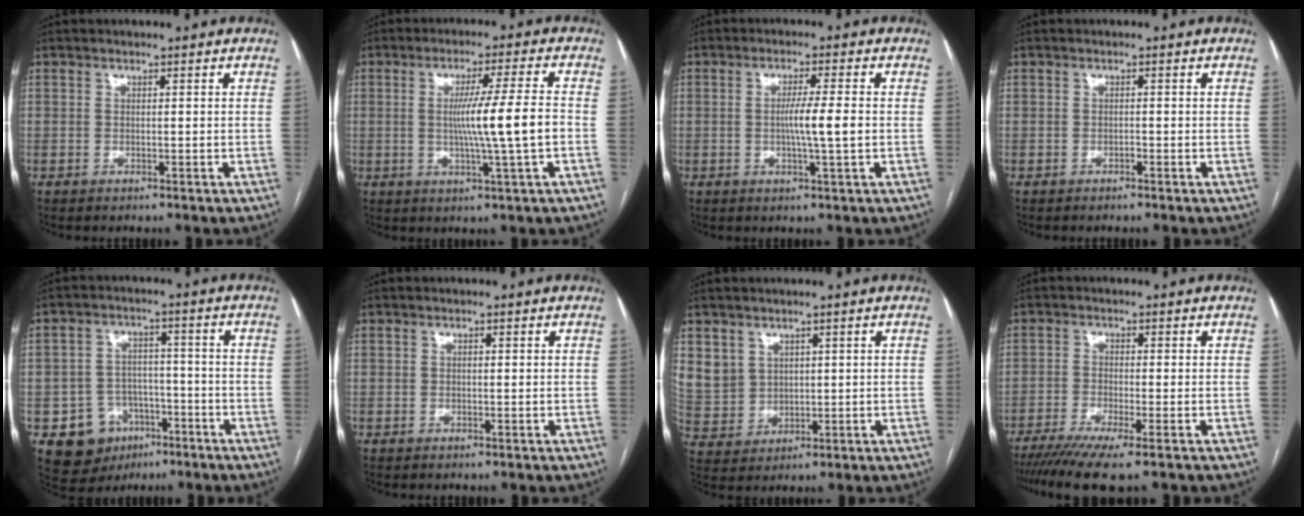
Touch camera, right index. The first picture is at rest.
{"total": 9.1, "force": [-0.7, -1.3, 9.0], "torque": [-0.152, -0.005, -0.009]}
{"total": 5.1, "force": [-0.4, -0.5, 5.0], "torque": [-0.084, -0.004, -0.007]}
{"total": 0.5, "force": [-0.4, 0.2, 0.3], "torque": [-0.008, 0.001, -0.006]}
{"total": 9.1, "force": [-4.2, 7.7, 2.5], "torque": [-0.044, 0.020, -0.054]}
{"total": 0.5, "force": [0.0, 0.2, 0.5], "torque": [-0.010, 0.001, 0.001]}
{"total": 8.4, "force": [3.4, 7.4, 2.1], "torque": [-0.062, 0.021, 0.091]}
{"total": 8.1, "force": [-6.0, 0.1, 5.5], "torque": [-0.089, -0.017, -0.098]}